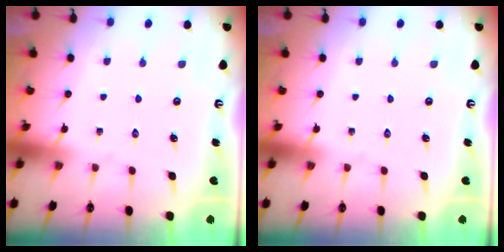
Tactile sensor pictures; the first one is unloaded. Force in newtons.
{"total": 0.0}